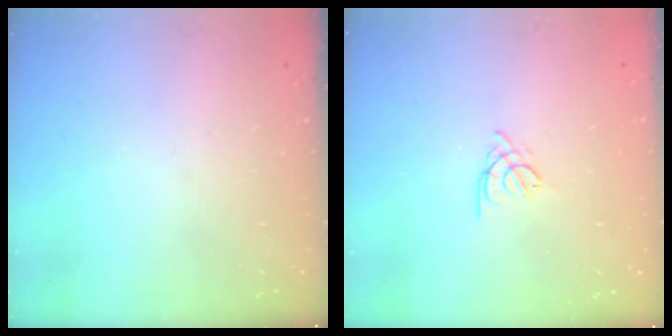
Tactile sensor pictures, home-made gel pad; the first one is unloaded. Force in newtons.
{"total": 3.4, "press": 3.3, "slide": 0.6}